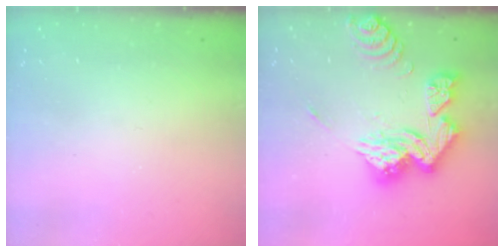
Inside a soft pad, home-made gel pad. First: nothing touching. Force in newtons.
{"total": 18.9, "press": 18.7, "slide": 2.2}